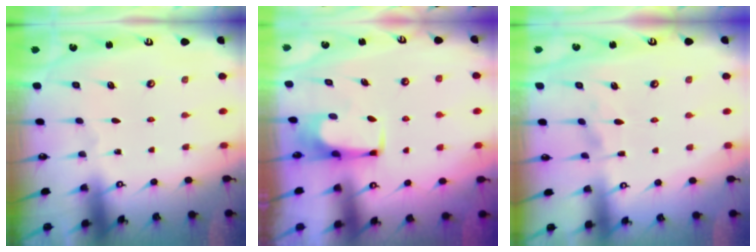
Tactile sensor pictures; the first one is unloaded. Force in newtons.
{"total": 1.5, "press": 1.5, "slide": 0.3}
{"total": 2.1, "press": 1.9, "slide": 0.9}